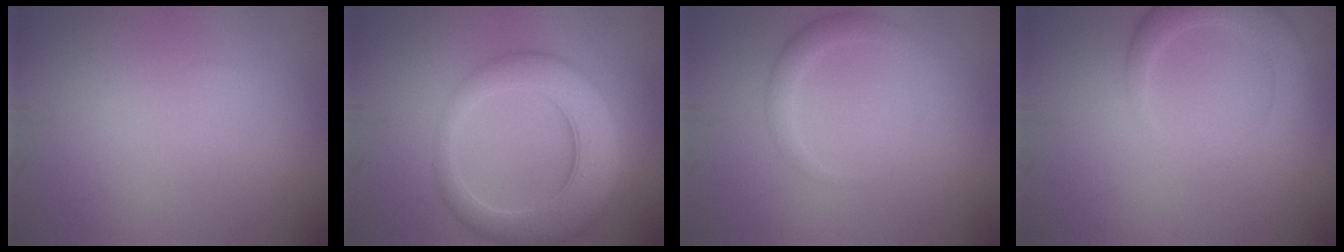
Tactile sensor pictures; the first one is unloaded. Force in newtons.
{"total": 6.9, "press": 6.9, "slide": 0.2}
{"total": 1.9, "press": 1.9, "slide": 0.2}
{"total": 3.4, "press": 3.4, "slide": 0.3}